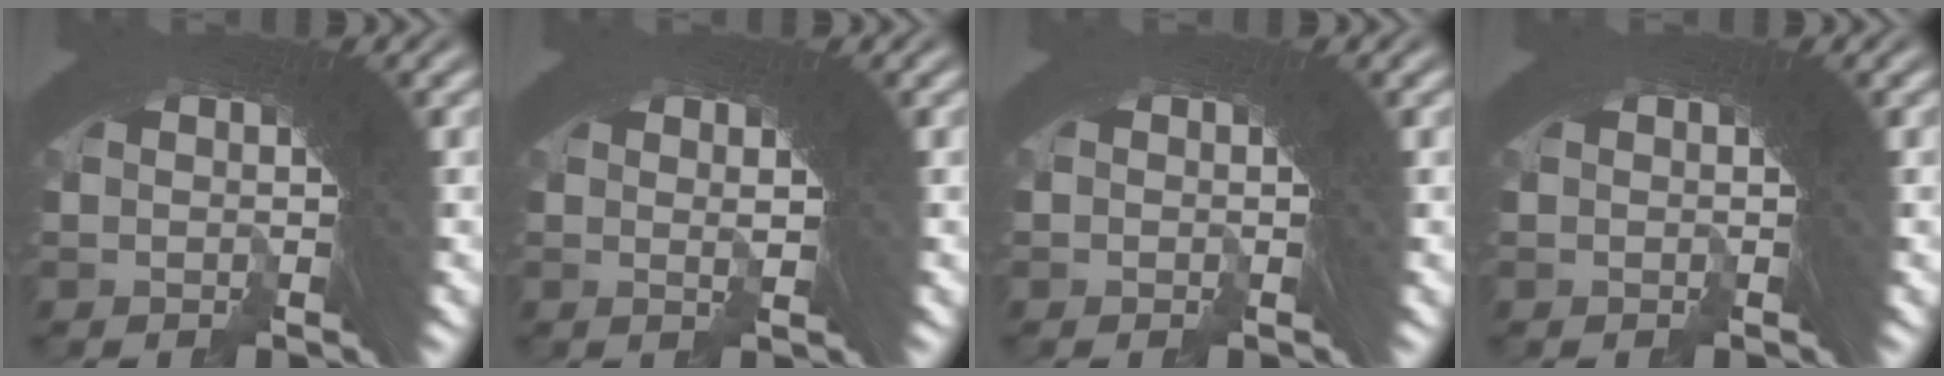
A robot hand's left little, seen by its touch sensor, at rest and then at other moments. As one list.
[{"total": 2.9, "force": [0.2, 1.8, 2.3], "torque": [-0.040, -0.002, 0.000]}, {"total": 0.8, "force": [-0.4, -0.3, -0.6], "torque": [0.006, -0.002, -0.006]}, {"total": 0.0}]